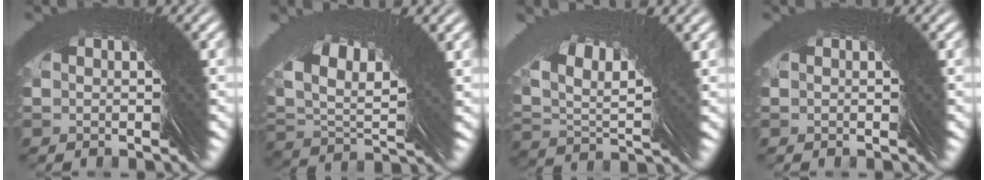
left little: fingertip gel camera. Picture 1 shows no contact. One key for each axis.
{"total": 4.4, "fx": 3.7, "fy": 0.4, "fz": 2.3, "tx": -0.049, "ty": 0.030, "tz": 0.051}
{"total": 4.8, "fx": 4.4, "fy": -0.5, "fz": 1.9, "tx": -0.037, "ty": 0.043, "tz": 0.056}
{"total": 0.0}